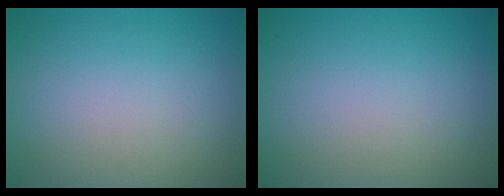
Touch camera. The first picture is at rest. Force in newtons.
{"total": 0.0}